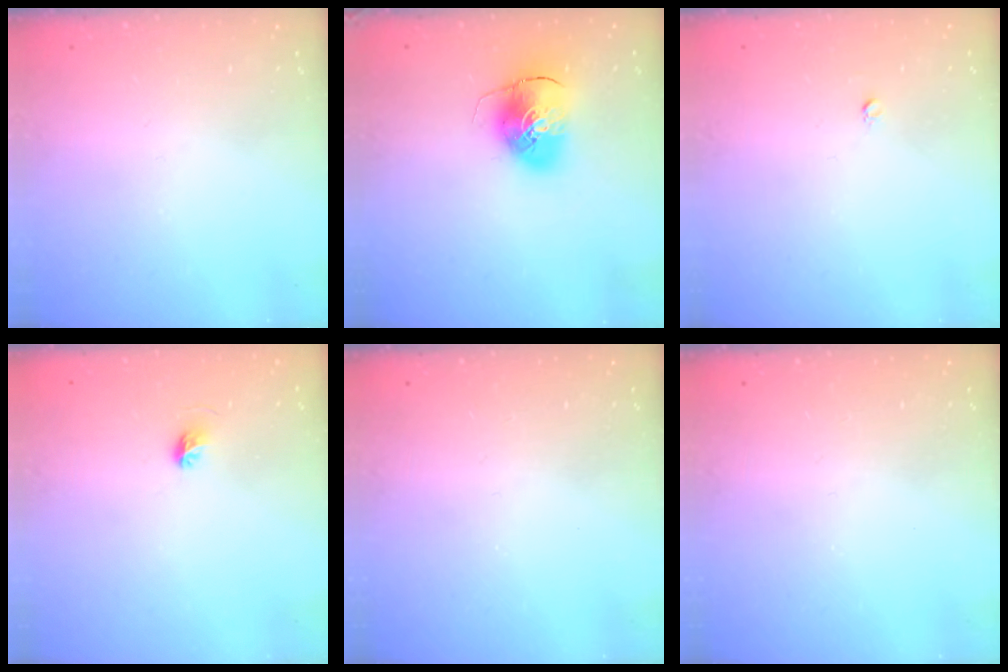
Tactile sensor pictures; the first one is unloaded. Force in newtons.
{"total": 10.4, "press": 10.2, "slide": 1.8}
{"total": 2.5, "press": 2.5, "slide": 0.2}
{"total": 4.5, "press": 4.3, "slide": 1.4}
{"total": 0.0}
{"total": 0.0}